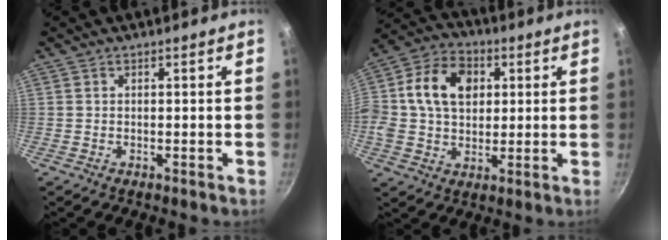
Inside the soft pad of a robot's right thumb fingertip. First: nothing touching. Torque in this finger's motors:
{"motor_torque": [1.97, 2.15, 1.05, -0.11, 0.19]}